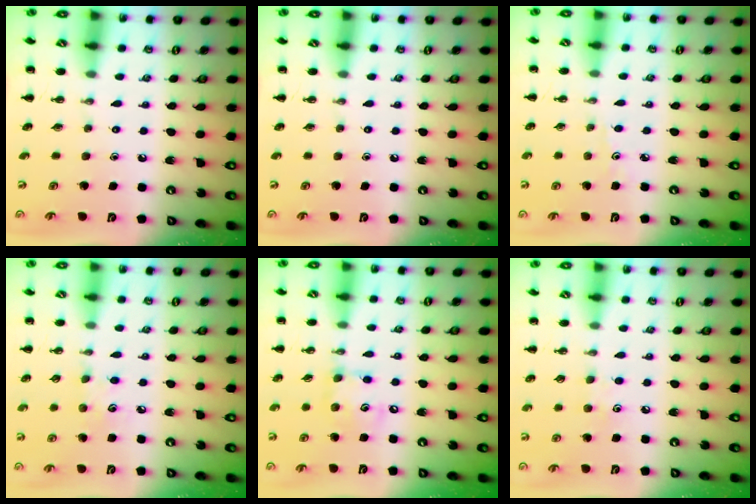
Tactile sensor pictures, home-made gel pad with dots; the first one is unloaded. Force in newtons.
{"total": 0.0}
{"total": 2.5, "press": 2.4, "slide": 0.8}
{"total": 5.4, "press": 5.2, "slide": 1.3}
{"total": 7.5, "press": 7.5, "slide": 0.7}
{"total": 5.7, "press": 5.4, "slide": 1.7}